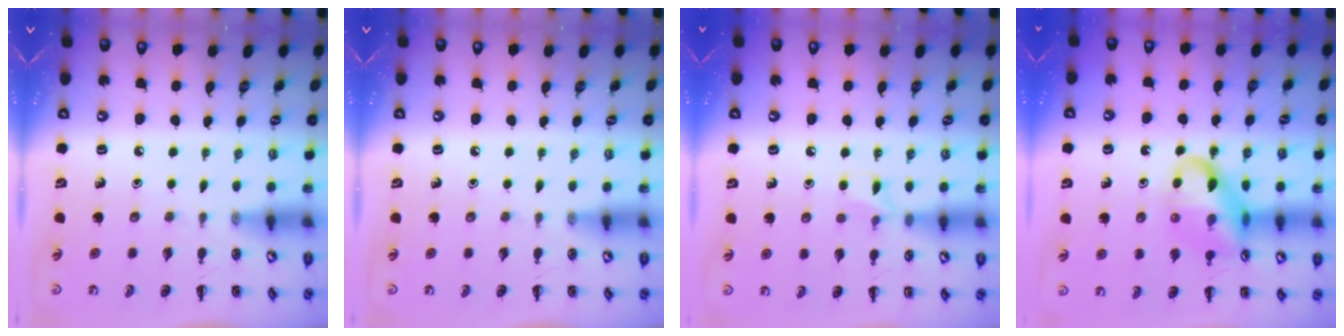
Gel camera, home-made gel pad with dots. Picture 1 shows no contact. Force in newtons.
{"total": 0.0}
{"total": 5.2, "press": 4.9, "slide": 1.6}
{"total": 14.6, "press": 14.4, "slide": 2.4}